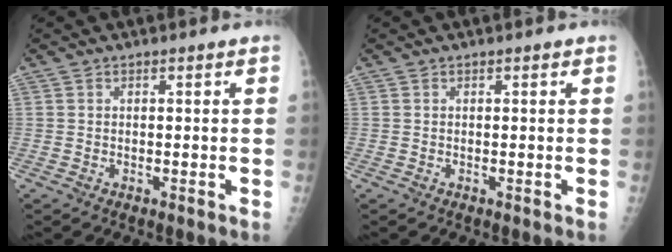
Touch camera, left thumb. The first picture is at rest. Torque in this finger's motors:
{"motor_torque": [0.00, 0.00, -0.10, -0.03, 0.00]}